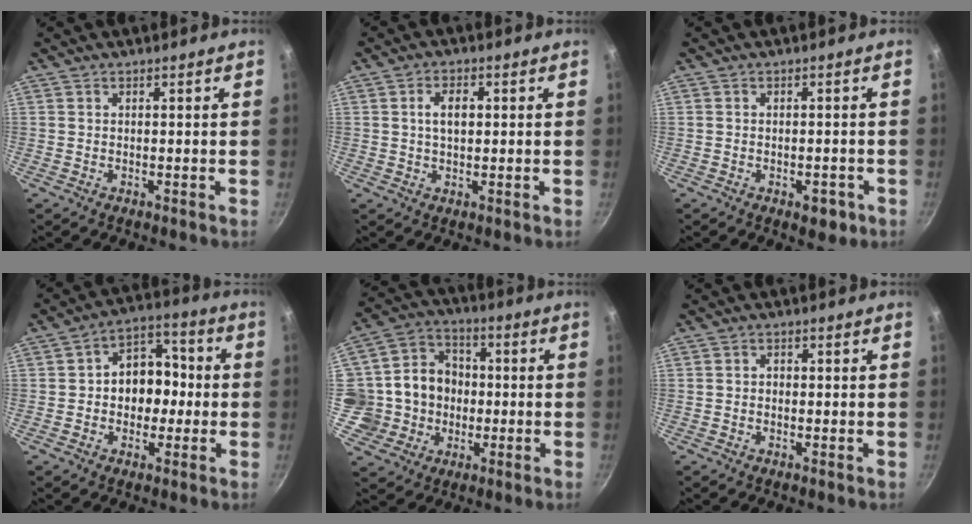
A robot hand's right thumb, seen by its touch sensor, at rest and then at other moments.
{"total": 4.2, "force": [0.6, 2.5, 3.3], "torque": [-0.047, 0.009, 0.009]}
{"total": 3.8, "force": [-1.8, 2.0, 2.6], "torque": [-0.021, 0.012, -0.015]}
{"total": 10.8, "force": [-0.8, 8.6, 6.6], "torque": [-0.034, 0.037, -0.024]}
{"total": 13.6, "force": [-0.9, 12.4, 5.5], "torque": [-0.063, 0.027, -0.024]}
{"total": 1.2, "force": [-0.2, 1.0, 0.7], "torque": [-0.011, 0.006, -0.006]}